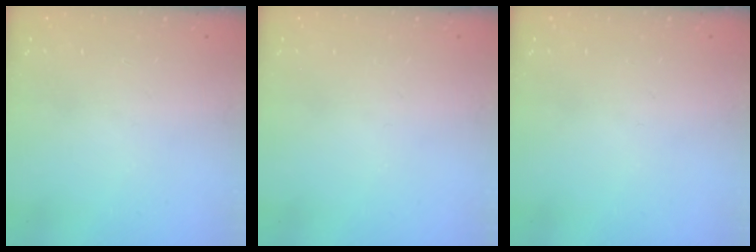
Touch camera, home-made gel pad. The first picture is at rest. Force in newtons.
{"total": 0.0}
{"total": 0.0}